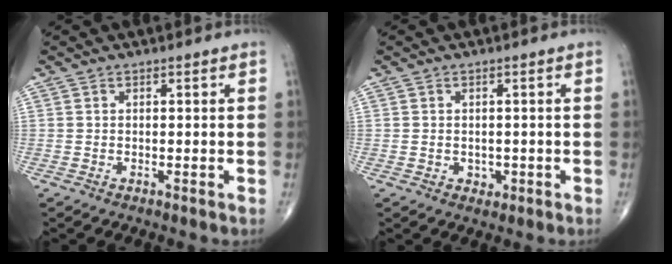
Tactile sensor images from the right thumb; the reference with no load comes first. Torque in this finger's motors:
{"motor_torque": [-0.15, 0.20, -0.38, -0.17, 0.00]}